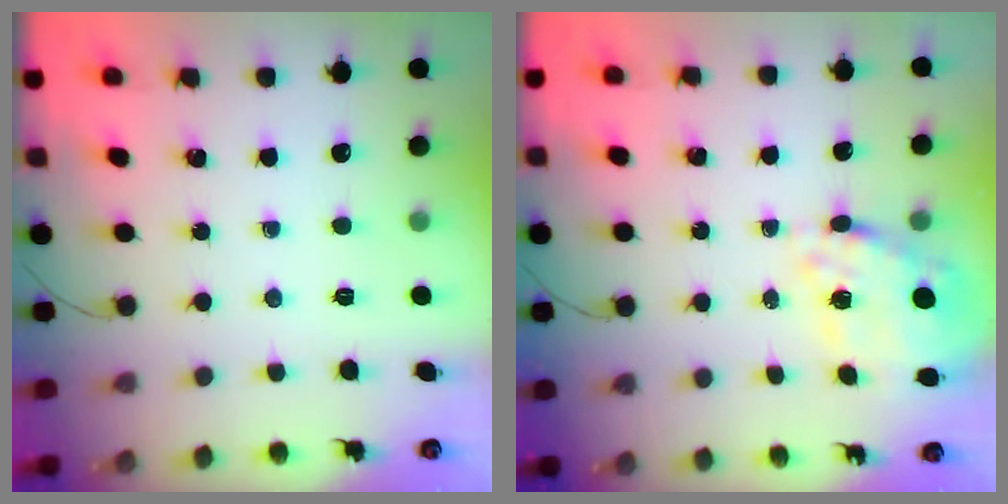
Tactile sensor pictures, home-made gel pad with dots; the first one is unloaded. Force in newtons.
{"total": 17.7, "press": 17.3, "slide": 3.8}